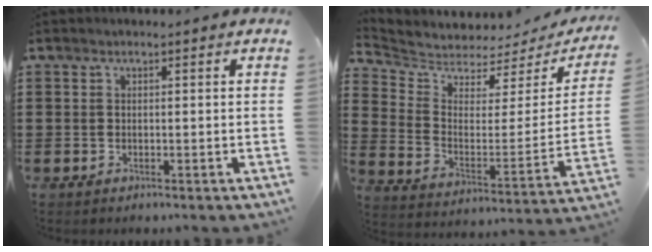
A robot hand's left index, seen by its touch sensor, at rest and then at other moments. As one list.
[{"total": 4.3, "force": [4.1, 1.3, 0.1], "torque": [-0.036, -0.044, 0.067]}]